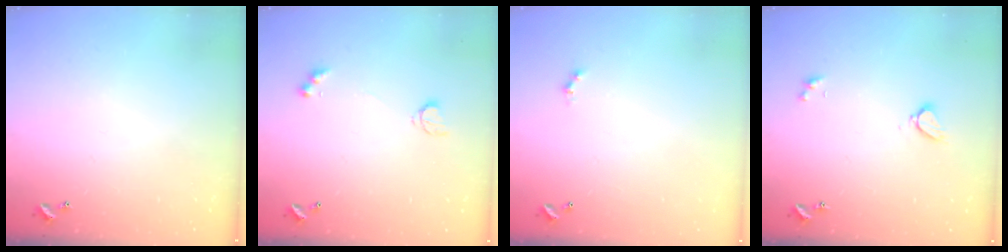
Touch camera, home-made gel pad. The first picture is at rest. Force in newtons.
{"total": 4.1, "press": 4.0, "slide": 0.7}
{"total": 0.0}
{"total": 2.2, "press": 2.2, "slide": 0.3}